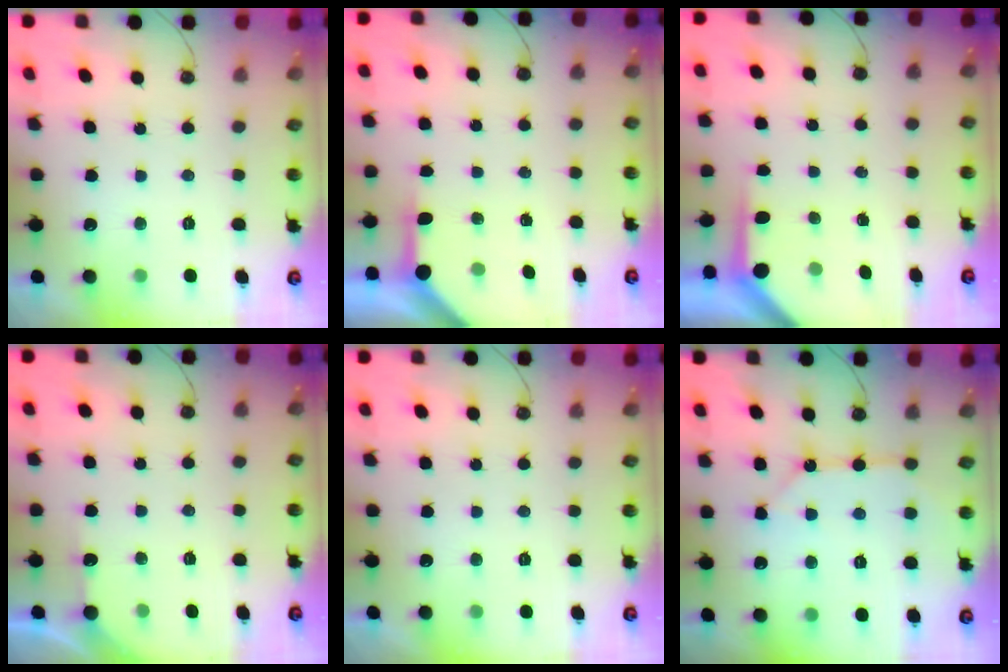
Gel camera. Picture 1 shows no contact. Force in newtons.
{"total": 4.2, "press": 4.2, "slide": 0.6}
{"total": 3.6, "press": 3.6, "slide": 0.4}
{"total": 2.7, "press": 2.7, "slide": 0.2}
{"total": 0.0}
{"total": 10.8, "press": 10.7, "slide": 1.1}